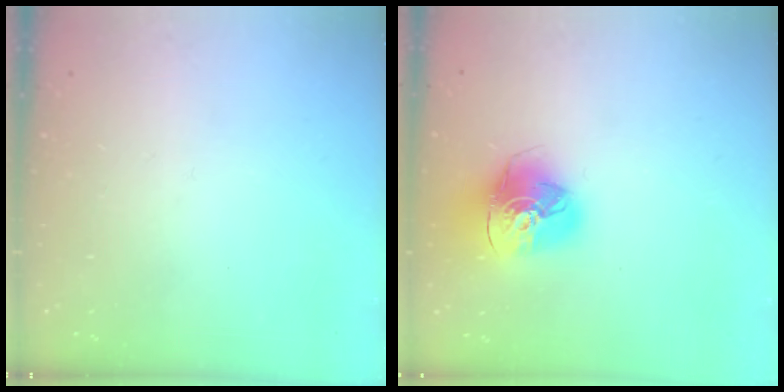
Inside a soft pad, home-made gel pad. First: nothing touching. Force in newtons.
{"total": 15.8, "press": 15.7, "slide": 2.1}